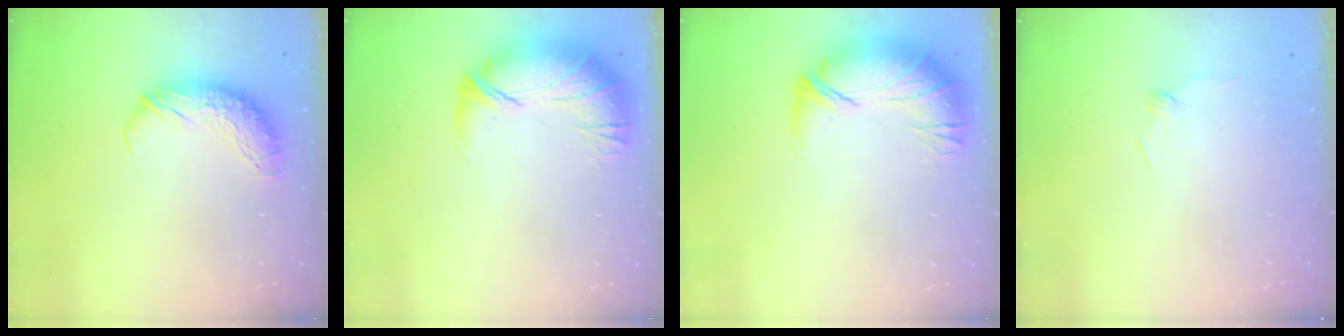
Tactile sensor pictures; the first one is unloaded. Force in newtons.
{"total": 2.7, "press": 0.4, "slide": 2.7}
{"total": 2.7, "press": 0.4, "slide": 2.7}
{"total": 8.1, "press": 8.1, "slide": 0.6}